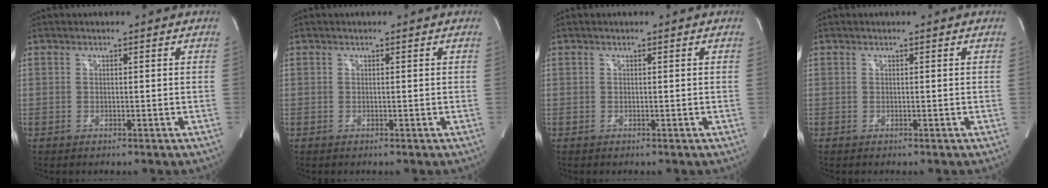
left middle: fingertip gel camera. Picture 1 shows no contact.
{"total": 0.0}
{"total": 0.0}
{"total": 0.0}